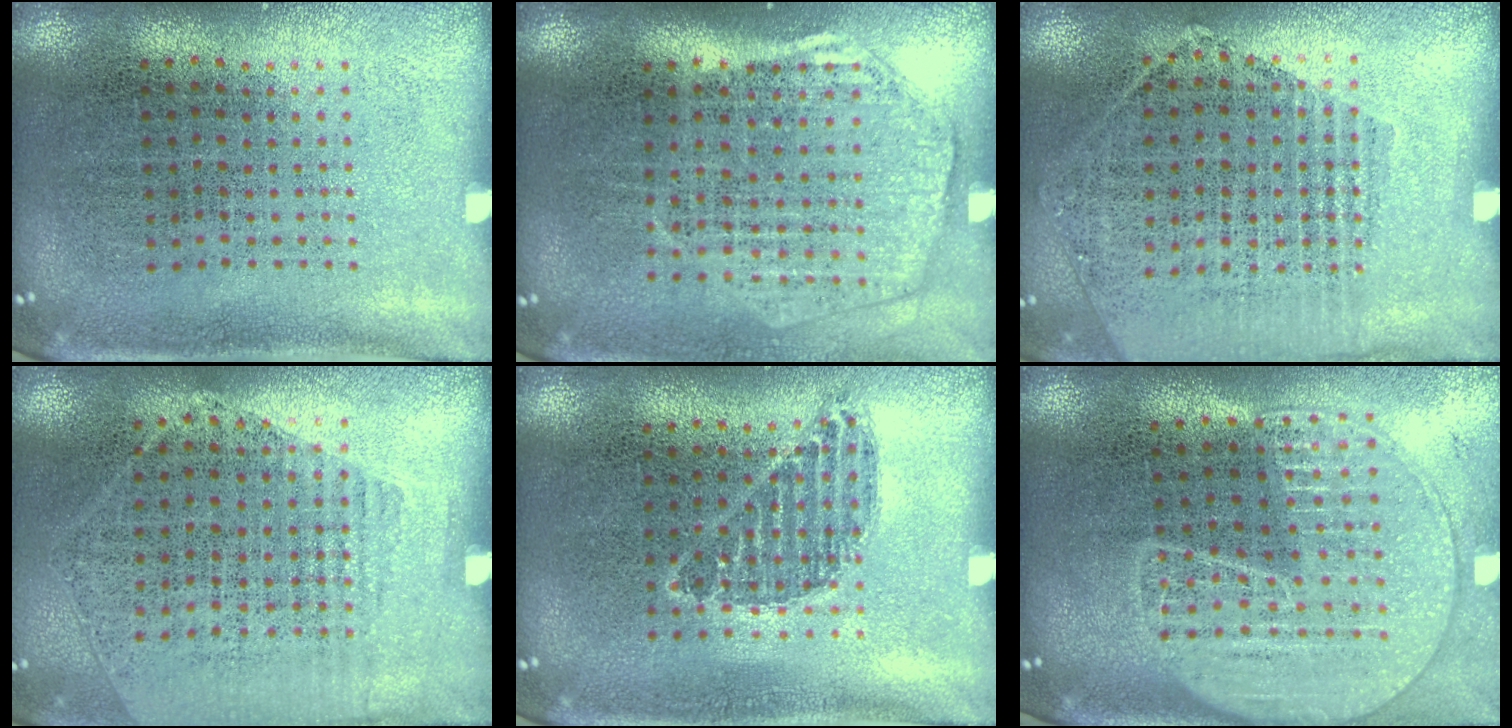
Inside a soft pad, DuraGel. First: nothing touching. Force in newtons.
{"total": 1.9, "press": 1.7, "slide": 0.8}
{"total": 1.1, "press": 1.1, "slide": 0.4}
{"total": 1.2, "press": 1.0, "slide": 0.7}
{"total": 0.8, "press": 0.7, "slide": 0.4}
{"total": 2.0, "press": 1.8, "slide": 0.8}